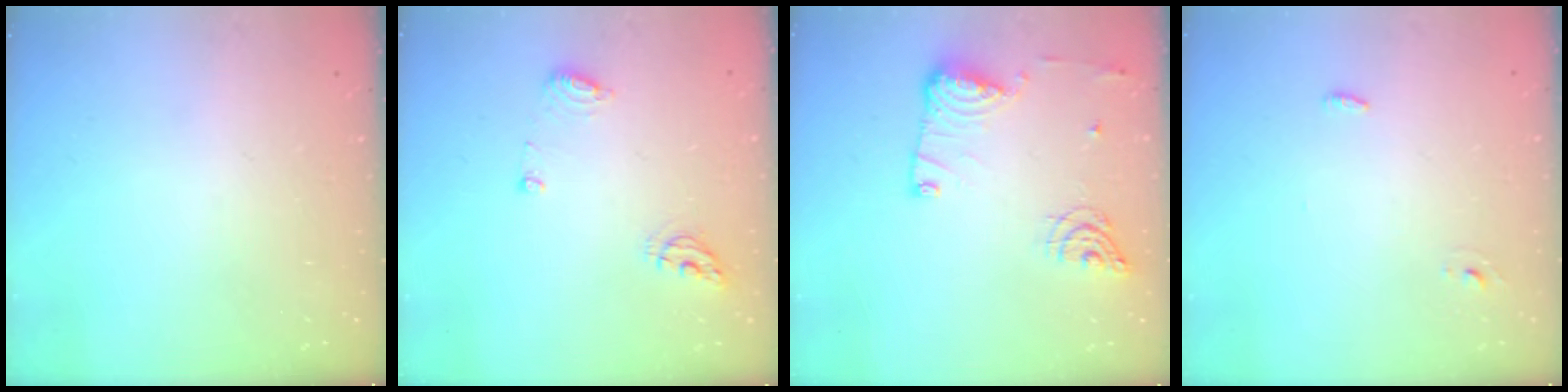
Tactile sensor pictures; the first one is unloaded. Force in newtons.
{"total": 6.9, "press": 6.8, "slide": 0.9}
{"total": 13.4, "press": 13.4, "slide": 0.6}
{"total": 3.1, "press": 2.8, "slide": 1.2}